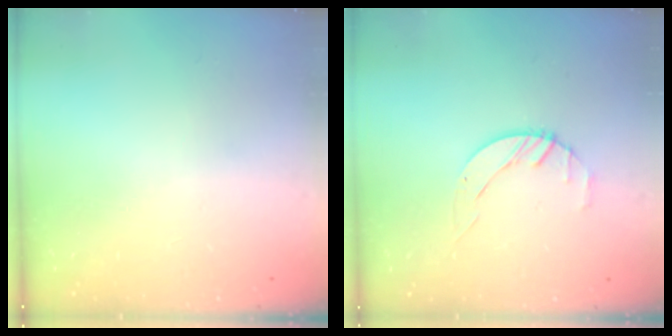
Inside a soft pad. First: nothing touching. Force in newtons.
{"total": 2.0, "press": 2.0, "slide": 0.3}